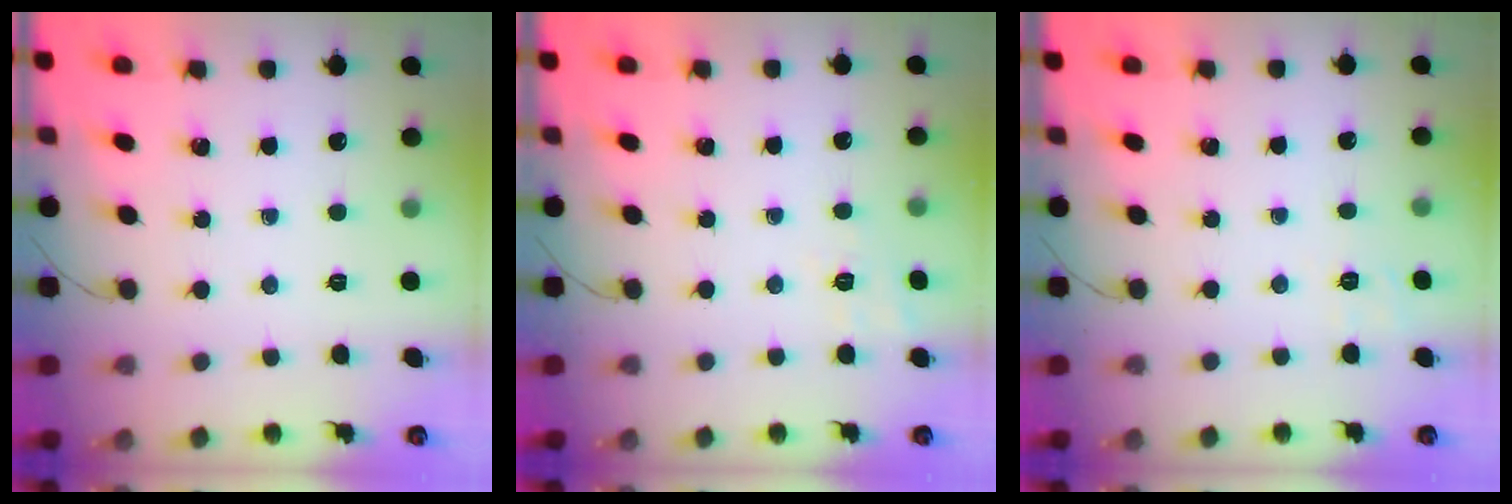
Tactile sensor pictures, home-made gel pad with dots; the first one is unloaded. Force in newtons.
{"total": 2.4, "press": 1.2, "slide": 2.1}
{"total": 1.9, "press": 0.8, "slide": 1.7}